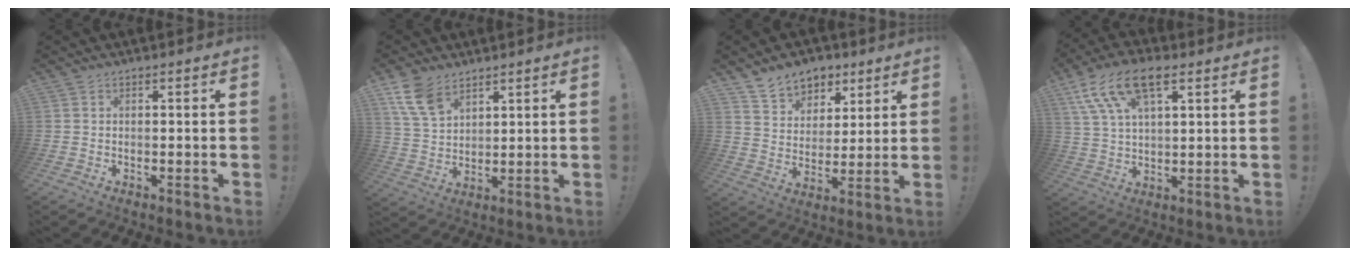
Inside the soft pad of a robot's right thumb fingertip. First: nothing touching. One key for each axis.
{"total": 9.9, "fx": 6.4, "fy": 5.7, "fz": 4.9, "tx": -0.103, "ty": -0.023, "tz": 0.130}
{"total": 10.8, "fx": 7.8, "fy": 7.1, "fz": 2.3, "tx": -0.037, "ty": -0.056, "tz": 0.152}
{"total": 14.4, "fx": 7.8, "fy": 6.5, "fz": 10.2, "tx": -0.197, "ty": -0.020, "tz": 0.143}